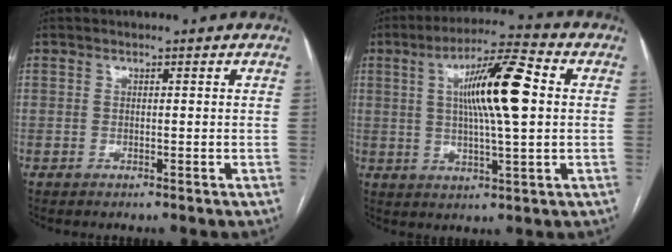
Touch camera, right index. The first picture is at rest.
{"total": 12.9, "force": [2.1, 1.3, 12.7], "torque": [-0.216, 0.016, 0.033]}